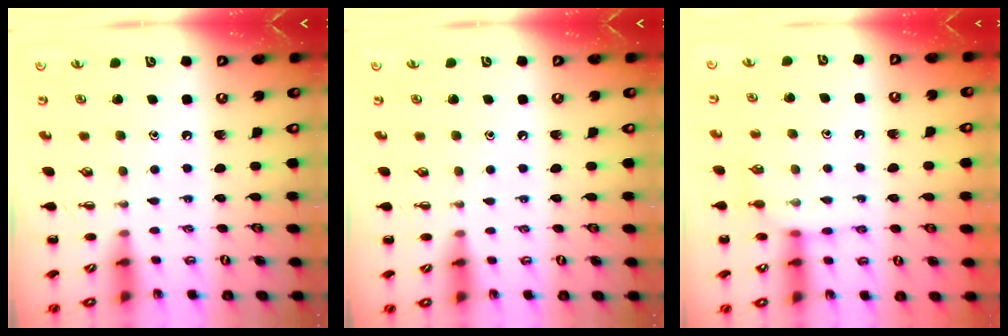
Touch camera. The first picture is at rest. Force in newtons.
{"total": 3.6, "press": 3.4, "slide": 1.3}
{"total": 8.4, "press": 8.4, "slide": 0.5}